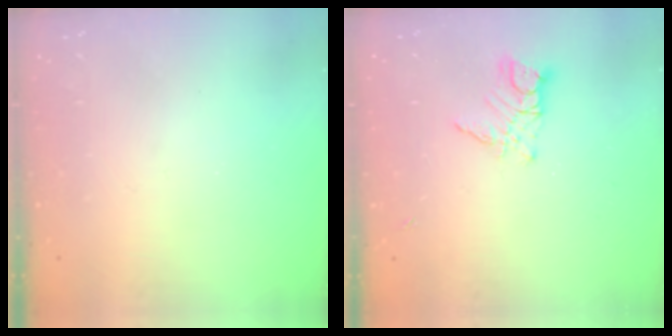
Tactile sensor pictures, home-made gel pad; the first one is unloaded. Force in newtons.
{"total": 9.1, "press": 9.0, "slide": 0.8}